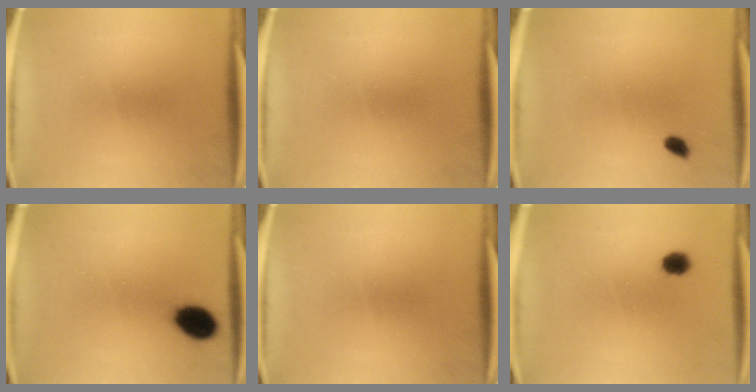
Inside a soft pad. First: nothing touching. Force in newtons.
{"total": 0.0}
{"total": 1.5}
{"total": 8.1}
{"total": 0.0}
{"total": 3.4}